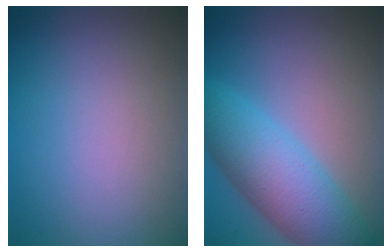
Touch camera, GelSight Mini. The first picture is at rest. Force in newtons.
{"total": 7.1, "press": 7.1, "slide": 0.2}